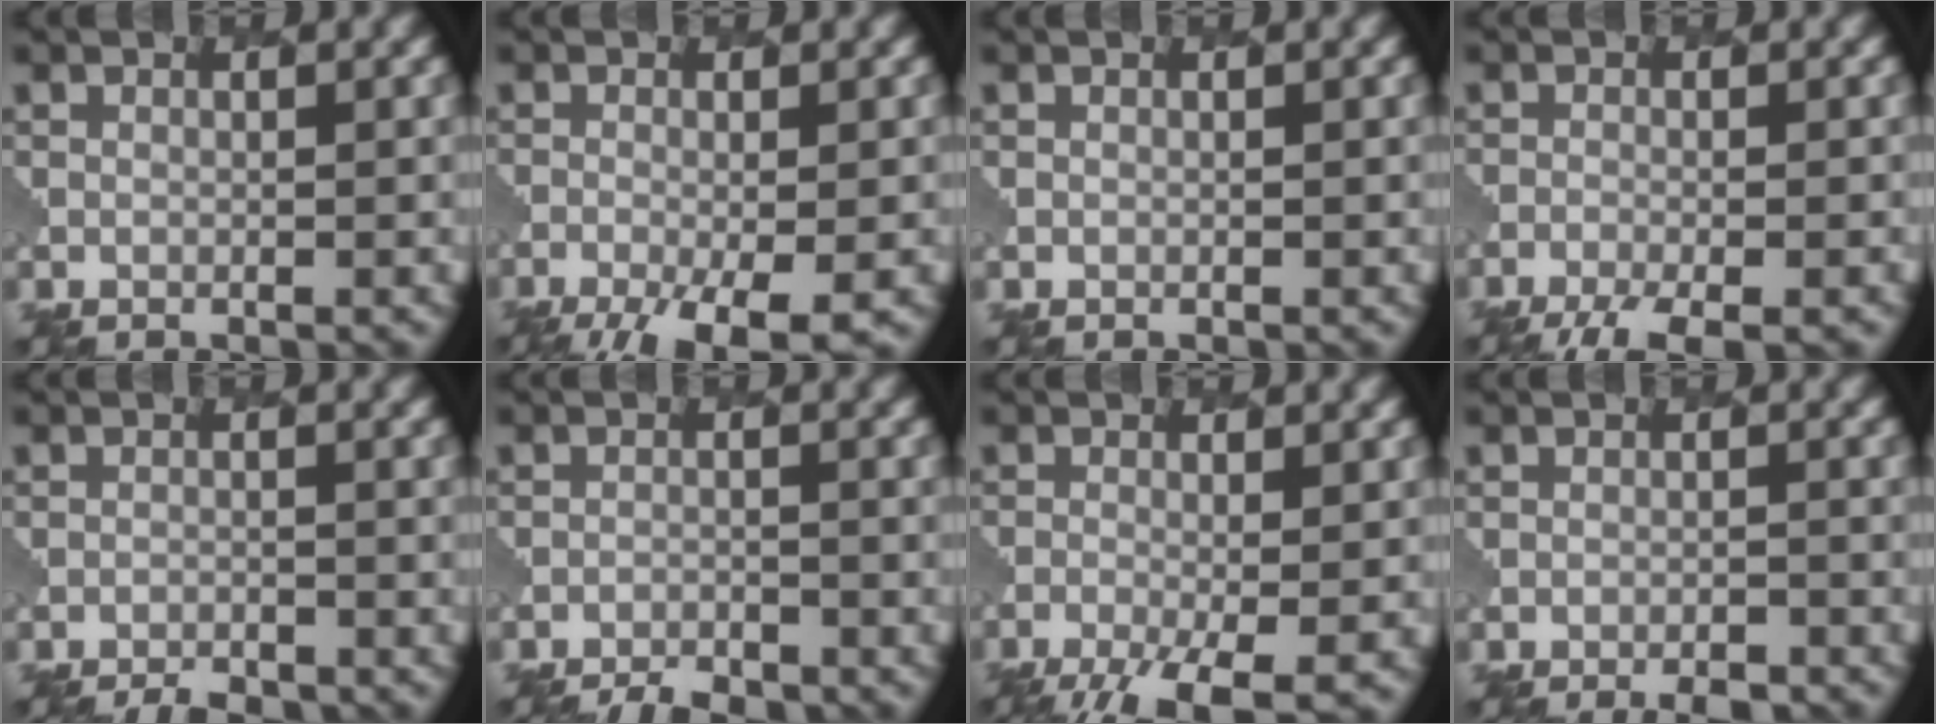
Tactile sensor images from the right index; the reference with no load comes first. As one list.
[{"total": 6.7, "force": [-4.0, 1.9, 5.0], "torque": [-0.086, -0.023, -0.065]}, {"total": 0.0}, {"total": 4.6, "force": [-3.5, 0.8, 2.9], "torque": [-0.045, -0.012, -0.066]}, {"total": 3.1, "force": [-2.9, 0.7, 0.6], "torque": [-0.012, -0.005, -0.045]}, {"total": 4.1, "force": [-3.9, 0.9, 0.8], "torque": [-0.017, -0.011, -0.060]}, {"total": 6.7, "force": [-4.2, 2.0, 4.9], "torque": [-0.091, -0.027, -0.070]}, {"total": 3.0, "force": [-2.6, 0.7, 1.3], "torque": [-0.017, 0.005, -0.037]}]